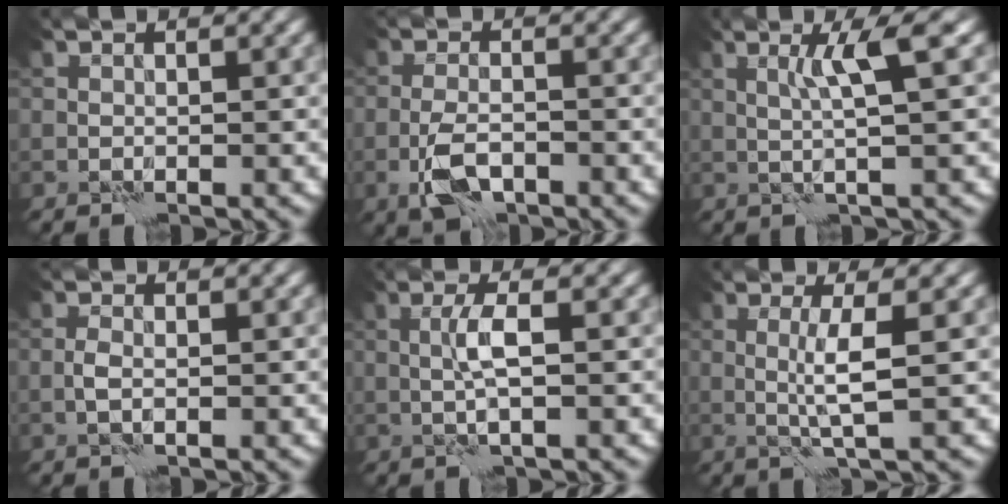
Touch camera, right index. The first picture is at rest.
{"total": 3.8, "force": [-2.0, 1.6, 2.8], "torque": [-0.056, 0.001, -0.043]}
{"total": 3.6, "force": [1.0, 0.2, 3.4], "torque": [-0.057, 0.006, 0.018]}
{"total": 1.1, "force": [-0.3, 0.5, 0.9], "torque": [-0.024, 0.004, -0.008]}
{"total": 2.3, "force": [0.1, 0.3, 2.3], "torque": [-0.048, 0.008, 0.002]}
{"total": 3.1, "force": [0.3, 0.3, 3.1], "torque": [-0.059, 0.002, 0.005]}